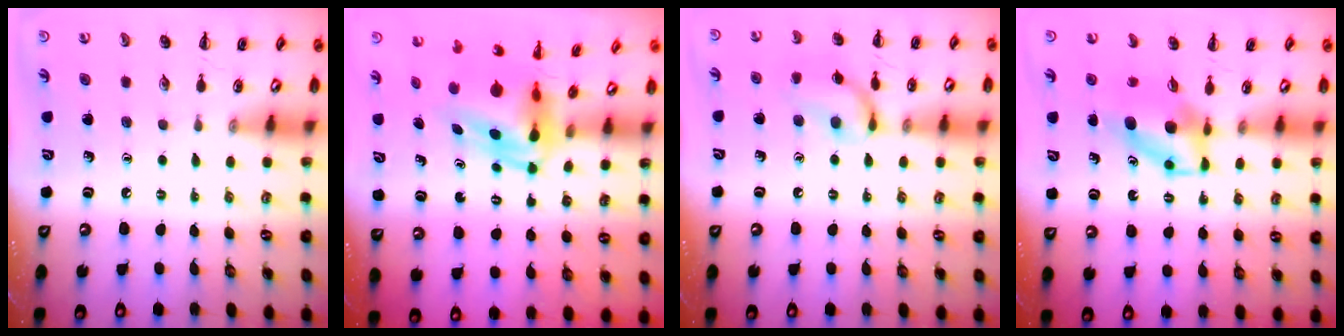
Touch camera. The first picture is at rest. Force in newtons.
{"total": 5.1, "press": 4.9, "slide": 1.5}
{"total": 11.9, "press": 11.8, "slide": 1.0}
{"total": 6.5, "press": 6.4, "slide": 1.4}